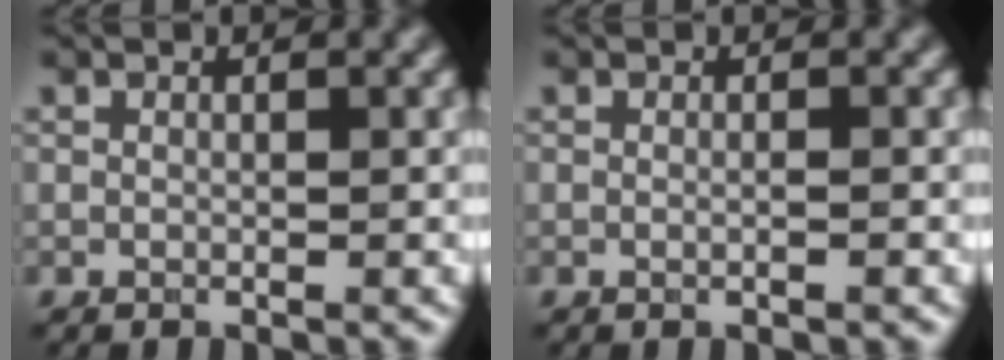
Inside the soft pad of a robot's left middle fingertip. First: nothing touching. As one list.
[{"total": 1.4, "force": [0.1, 0.6, 1.2], "torque": [-0.002, -0.012, -0.008]}]